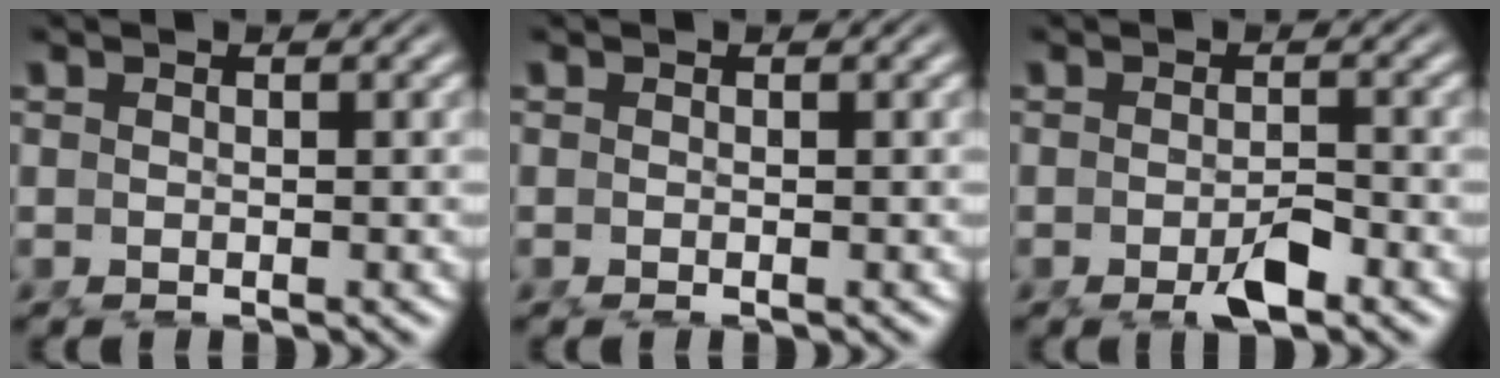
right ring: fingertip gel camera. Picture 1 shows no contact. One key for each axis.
{"total": 0.0}
{"total": 2.3, "fx": -1.4, "fy": 0.5, "fz": 1.7, "tx": -0.022, "ty": -0.003, "tz": -0.025}